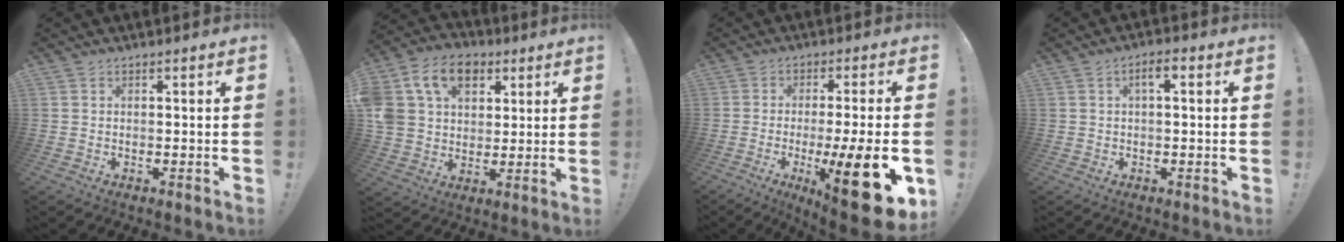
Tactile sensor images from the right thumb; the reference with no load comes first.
{"total": 17.3, "force": [7.4, 12.5, 9.4], "torque": [-0.162, -0.019, 0.144]}
{"total": 18.3, "force": [-6.0, 2.5, 17.2], "torque": [-0.256, 0.016, -0.081]}
{"total": 3.2, "force": [0.3, 0.8, 3.1], "torque": [-0.050, 0.003, 0.001]}